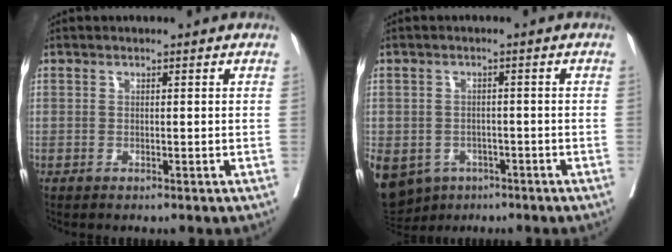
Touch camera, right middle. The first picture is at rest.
{"total": 15.7, "force": [-7.7, 12.4, 5.9], "torque": [-0.187, -0.008, -0.099]}